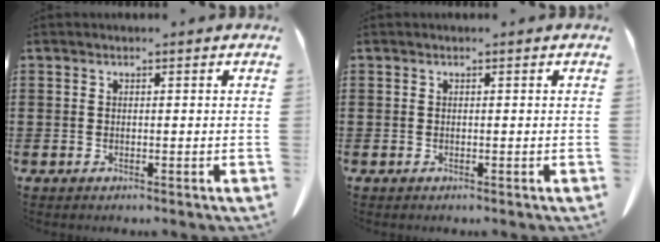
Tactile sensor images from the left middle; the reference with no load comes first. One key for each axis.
{"total": 0.0}